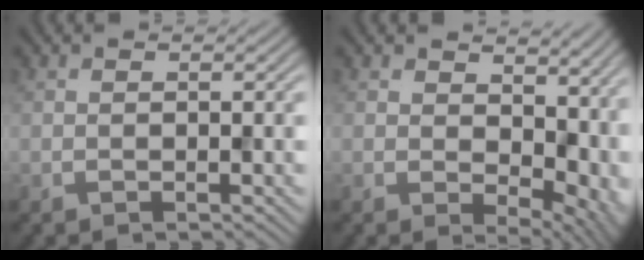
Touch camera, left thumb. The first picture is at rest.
{"total": 9.1, "force": [2.6, 5.7, 6.6], "torque": [-0.092, -0.021, 0.060]}